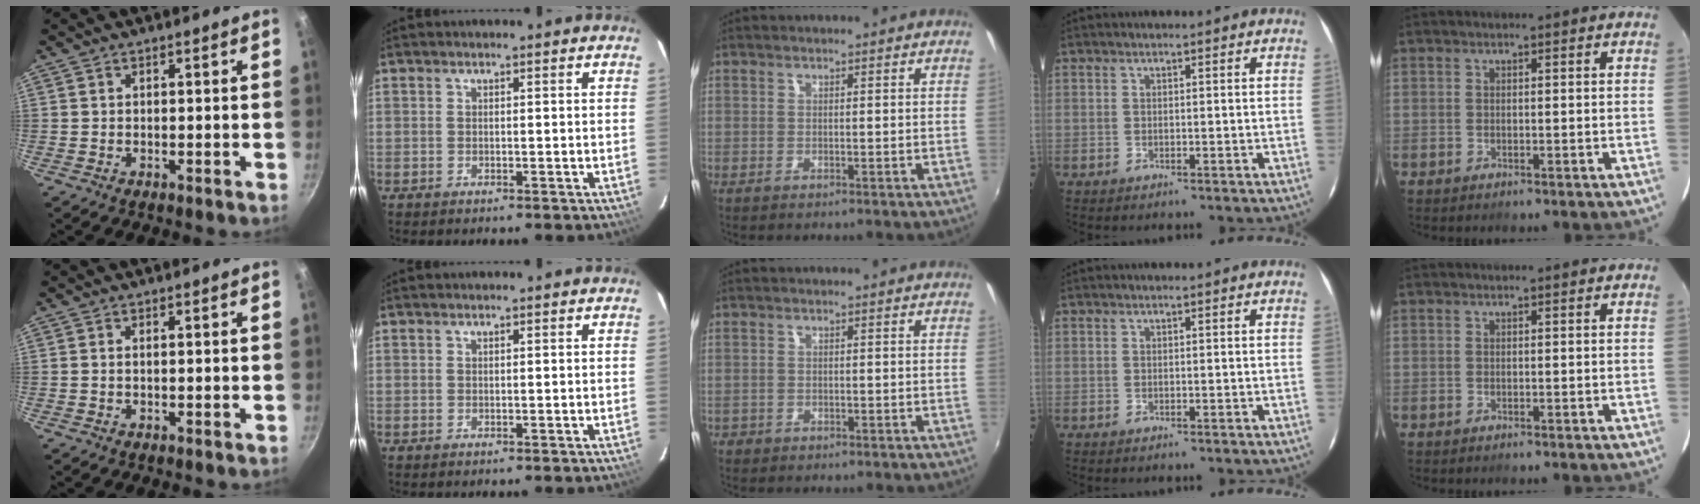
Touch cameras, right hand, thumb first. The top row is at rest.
{"thumb": {"total": 0.6, "force": [0.0, 0.2, 0.6], "torque": [-0.014, 0.002, -0.001]}, "middle": {"total": 1.6, "force": [-1.0, 1.2, 0.5], "torque": [-0.014, -0.002, -0.014]}}